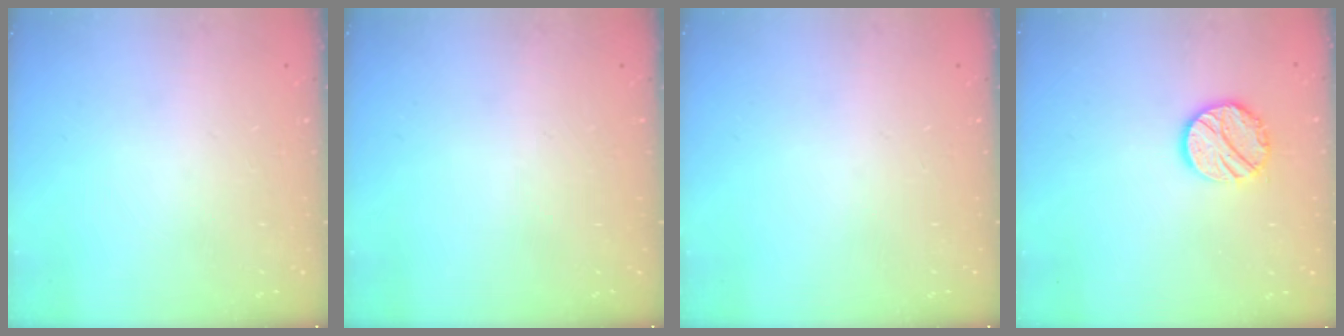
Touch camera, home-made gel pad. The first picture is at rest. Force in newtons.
{"total": 0.0}
{"total": 0.0}
{"total": 11.7, "press": 11.6, "slide": 0.4}